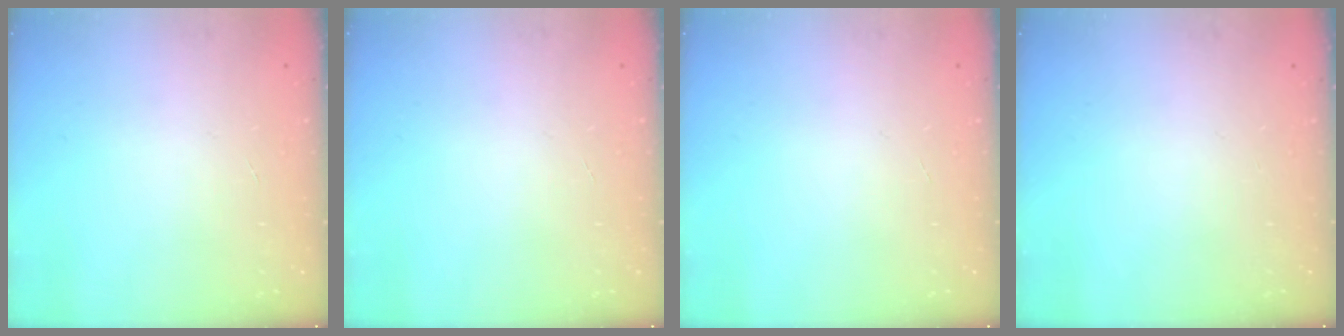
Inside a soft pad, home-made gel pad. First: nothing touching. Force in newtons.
{"total": 0.0}
{"total": 0.0}
{"total": 0.0}